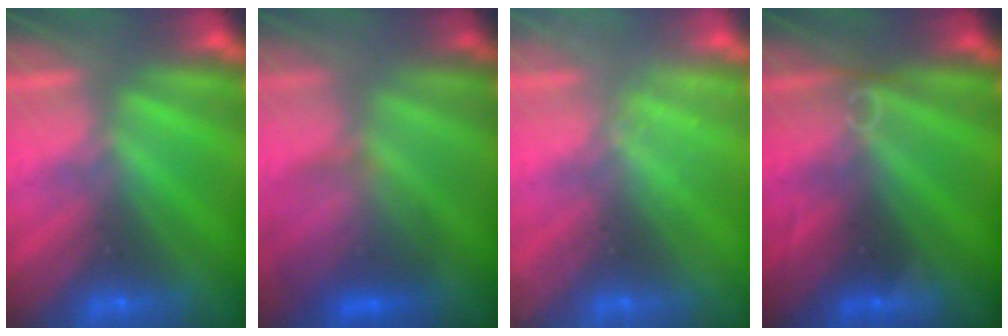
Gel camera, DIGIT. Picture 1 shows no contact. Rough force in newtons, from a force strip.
{"total": 4.4}
{"total": 2.2}
{"total": 2.6}